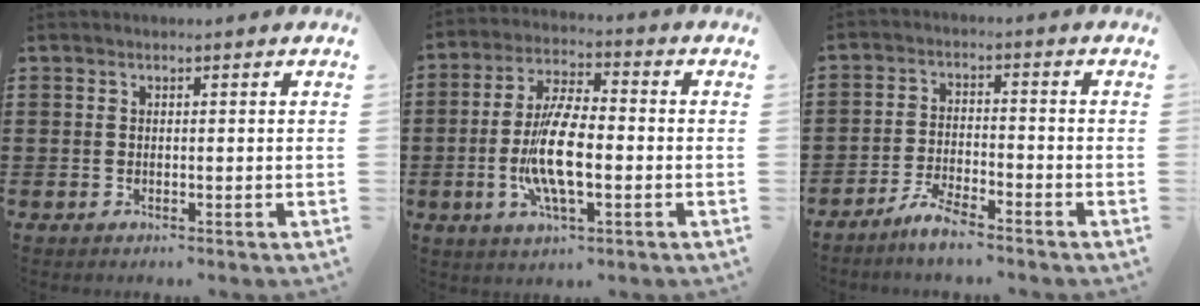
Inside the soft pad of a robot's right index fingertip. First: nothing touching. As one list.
[{"total": 10.4, "force": [-2.0, 3.6, 9.6], "torque": [-0.208, -0.011, -0.041]}, {"total": 4.5, "force": [-4.1, 0.4, 1.7], "torque": [-0.045, 0.000, -0.082]}]